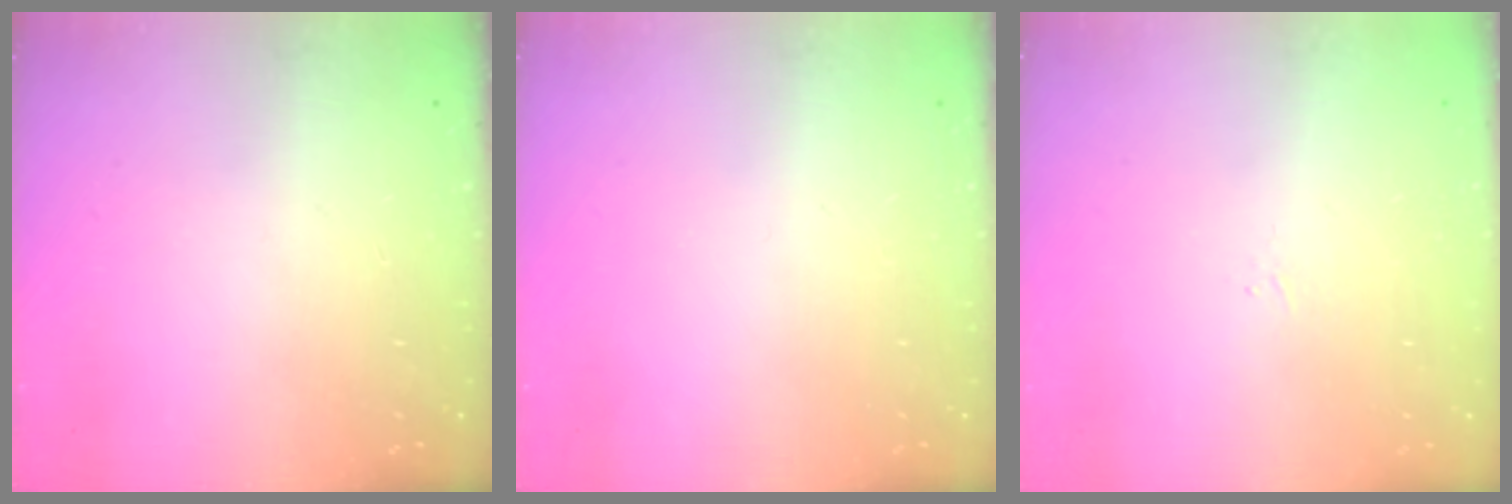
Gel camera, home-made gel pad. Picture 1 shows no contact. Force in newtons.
{"total": 0.0}
{"total": 1.6, "press": 1.5, "slide": 0.3}